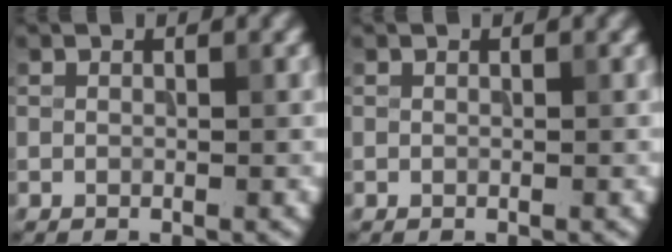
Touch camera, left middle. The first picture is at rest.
{"total": 0.0}